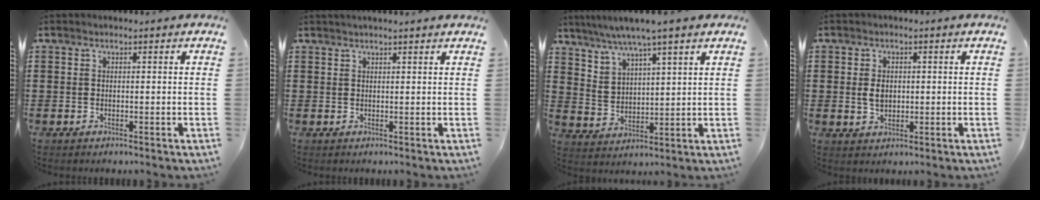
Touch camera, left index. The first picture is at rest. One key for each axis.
{"total": 1.2, "fx": 1.1, "fy": -0.1, "fz": 0.5, "tx": -0.010, "ty": -0.001, "tz": 0.021}
{"total": 4.6, "fx": 4.2, "fy": 0.3, "fz": 2.0, "tx": -0.052, "ty": -0.014, "tz": 0.073}
{"total": 2.9, "fx": 0.2, "fy": 2.0, "fz": 2.2, "tx": -0.053, "ty": 0.003, "tz": 0.001}